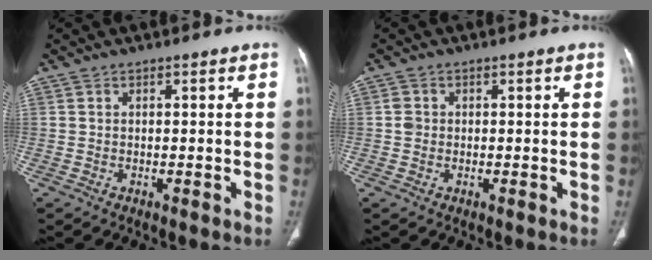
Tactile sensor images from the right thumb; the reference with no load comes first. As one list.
[{"total": 1.6, "force": [0.0, 1.4, 0.7], "torque": [-0.009, 0.003, 0.000]}]